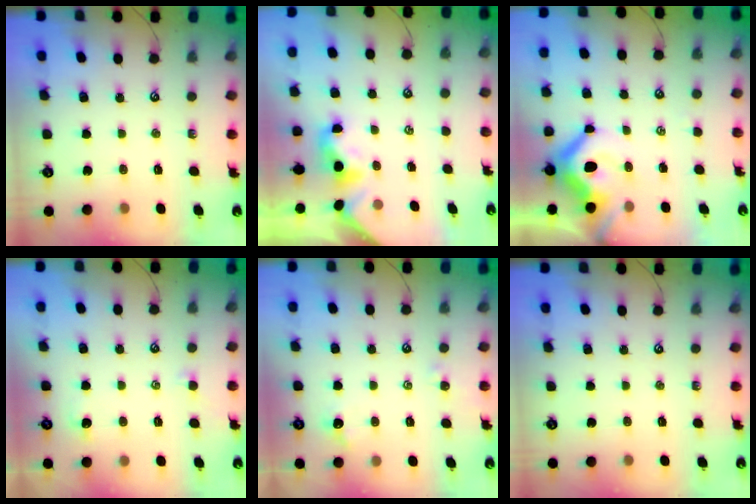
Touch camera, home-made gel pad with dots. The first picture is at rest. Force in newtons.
{"total": 1.9, "press": 1.9, "slide": 0.5}
{"total": 11.1, "press": 10.9, "slide": 2.1}
{"total": 0.5, "press": 0.1, "slide": 0.5}
{"total": 2.9, "press": 2.9, "slide": 0.7}
{"total": 0.0}